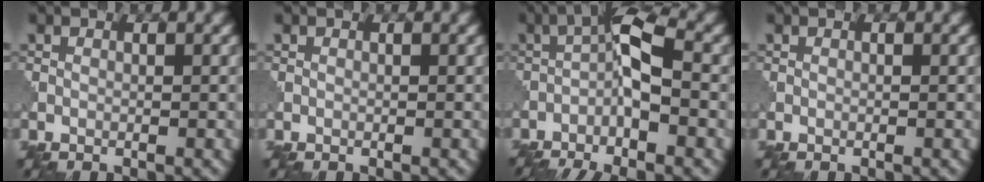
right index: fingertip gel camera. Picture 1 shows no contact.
{"total": 0.0}
{"total": 8.5, "force": [-3.1, 2.5, 7.5], "torque": [-0.124, 0.006, -0.062]}
{"total": 0.0}